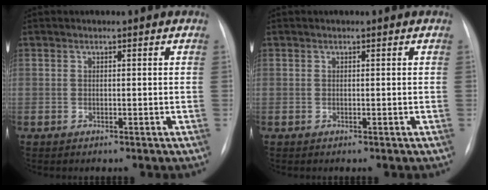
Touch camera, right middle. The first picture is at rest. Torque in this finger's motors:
{"motor_torque": [0.00, 0.00, 0.00, 0.00]}